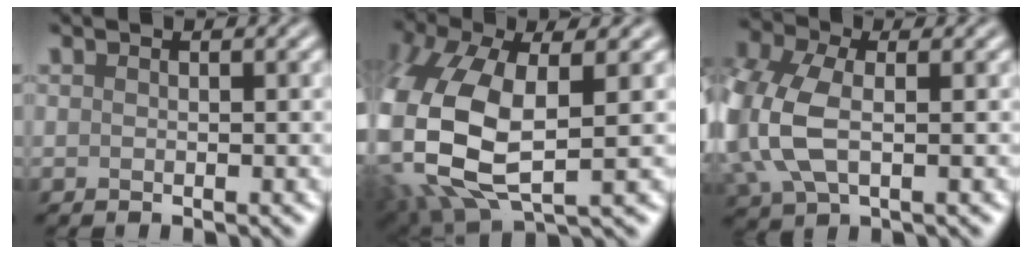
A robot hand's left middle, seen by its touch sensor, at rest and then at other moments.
{"total": 13.9, "force": [-1.3, 8.0, 11.3], "torque": [-0.299, -0.041, -0.005]}
{"total": 8.7, "force": [0.0, 5.7, 6.6], "torque": [-0.187, -0.001, 0.003]}